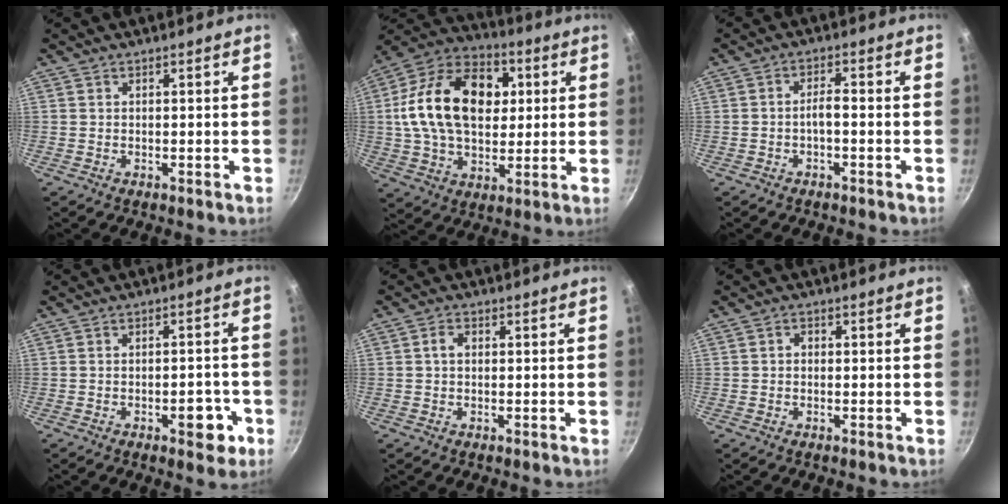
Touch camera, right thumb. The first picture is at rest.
{"total": 22.9, "force": [3.7, 15.5, 16.5], "torque": [-0.256, 0.019, 0.050]}
{"total": 2.6, "force": [-1.1, 0.8, 2.2], "torque": [-0.041, 0.019, -0.022]}
{"total": 6.2, "force": [-2.5, 3.0, 4.7], "torque": [-0.041, 0.018, -0.028]}
{"total": 1.8, "force": [0.1, 1.3, 1.2], "torque": [-0.020, 0.005, -0.001]}
{"total": 1.1, "force": [-0.2, 0.9, 0.6], "torque": [-0.010, 0.005, -0.005]}